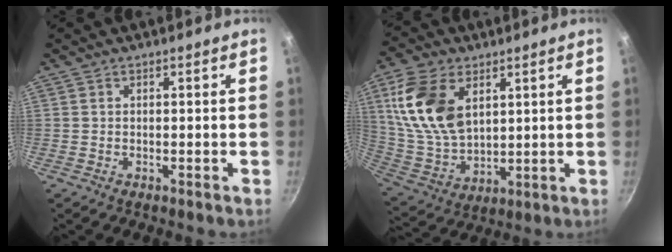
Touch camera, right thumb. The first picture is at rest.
{"total": 17.1, "force": [5.9, 10.6, 12.1], "torque": [-0.217, -0.022, 0.127]}